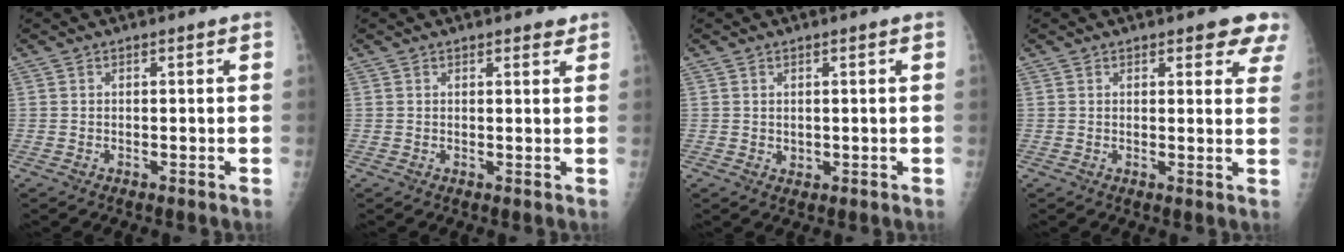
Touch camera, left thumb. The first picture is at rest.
{"total": 1.7, "force": [1.4, 0.6, 0.8], "torque": [-0.006, -0.007, 0.017]}
{"total": 1.0, "force": [0.3, 0.7, 0.7], "torque": [-0.007, -0.004, 0.009]}
{"total": 6.5, "force": [4.6, 2.3, 3.9], "torque": [-0.011, -0.017, 0.041]}